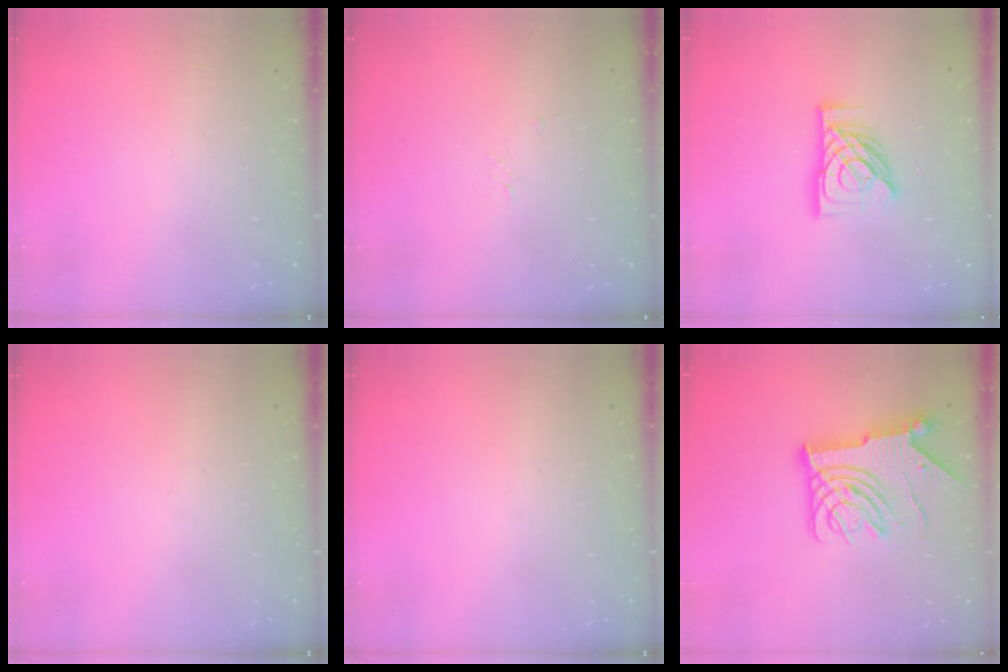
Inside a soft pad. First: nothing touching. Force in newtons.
{"total": 2.7, "press": 2.7, "slide": 0.3}
{"total": 14.7, "press": 14.7, "slide": 1.6}
{"total": 0.0}
{"total": 0.0}
{"total": 16.1, "press": 16.0, "slide": 1.8}